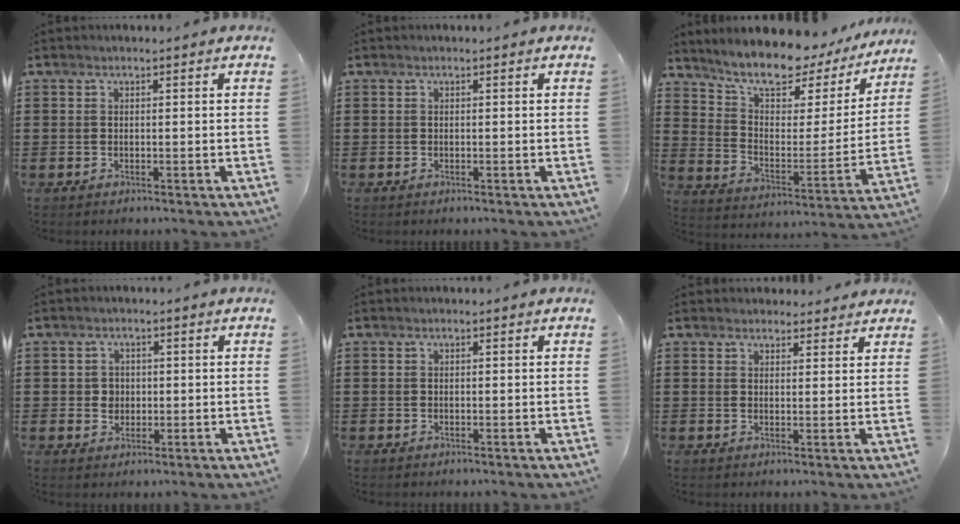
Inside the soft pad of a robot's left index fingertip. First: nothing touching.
{"total": 0.0}
{"total": 9.8, "force": [8.6, 2.3, 4.0], "torque": [-0.104, -0.061, 0.147]}
{"total": 2.2, "force": [0.1, 2.1, 0.7], "torque": [-0.022, 0.008, 0.000]}
{"total": 0.0}
{"total": 2.4, "force": [2.2, 0.8, 0.0], "torque": [0.001, -0.002, 0.042]}